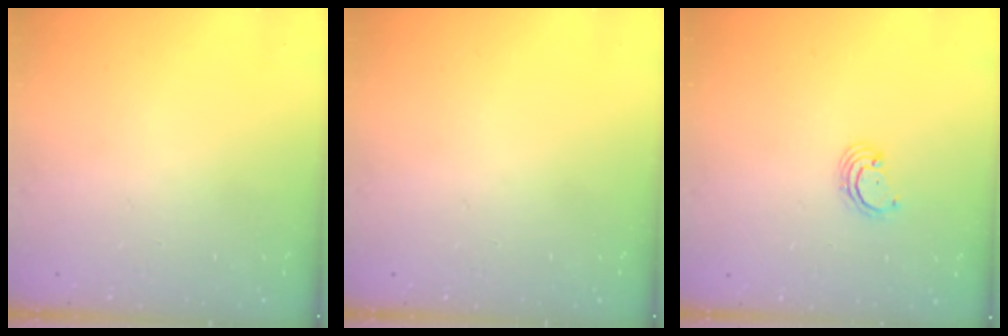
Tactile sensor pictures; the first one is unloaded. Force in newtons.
{"total": 0.0}
{"total": 2.6, "press": 2.6, "slide": 0.3}